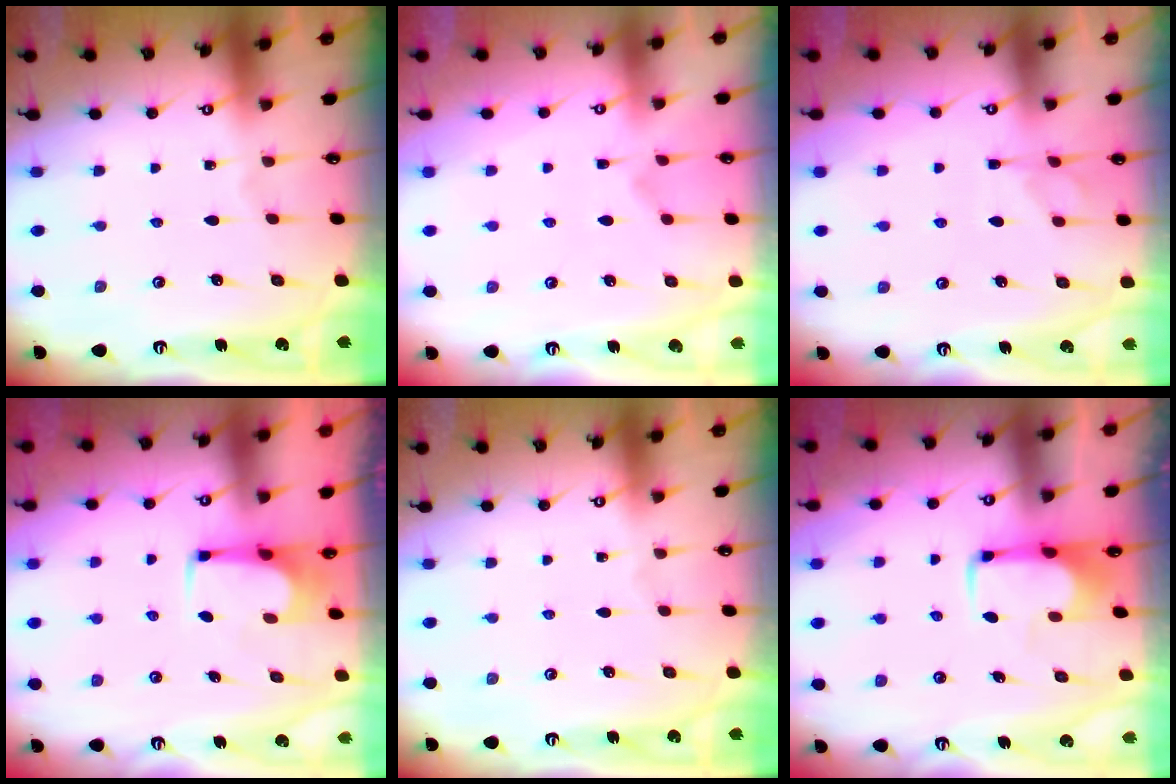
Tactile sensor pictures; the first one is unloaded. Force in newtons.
{"total": 2.3, "press": 2.0, "slide": 1.1}
{"total": 1.4, "press": 0.9, "slide": 1.0}
{"total": 3.4, "press": 3.4, "slide": 0.2}
{"total": 0.0}
{"total": 2.0, "press": 1.9, "slide": 0.4}